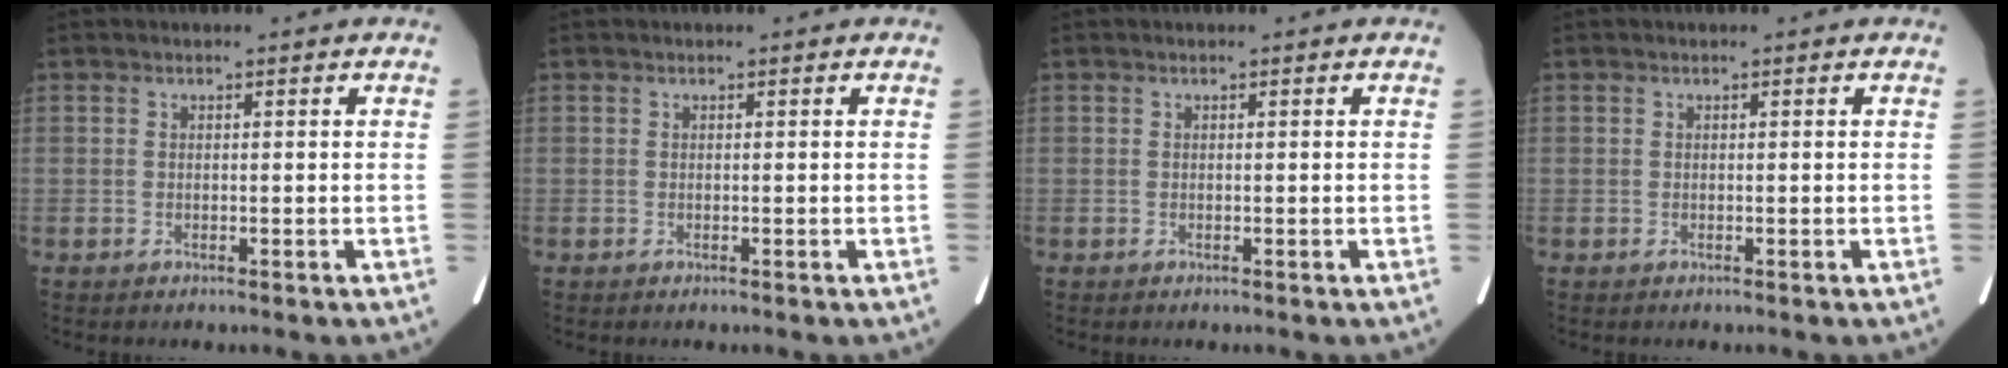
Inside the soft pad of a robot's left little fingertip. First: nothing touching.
{"total": 0.0}
{"total": 0.0}
{"total": 0.0}